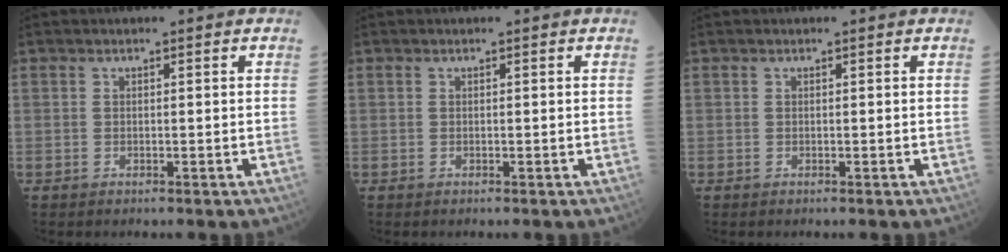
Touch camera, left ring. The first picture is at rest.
{"total": 0.0}
{"total": 0.0}